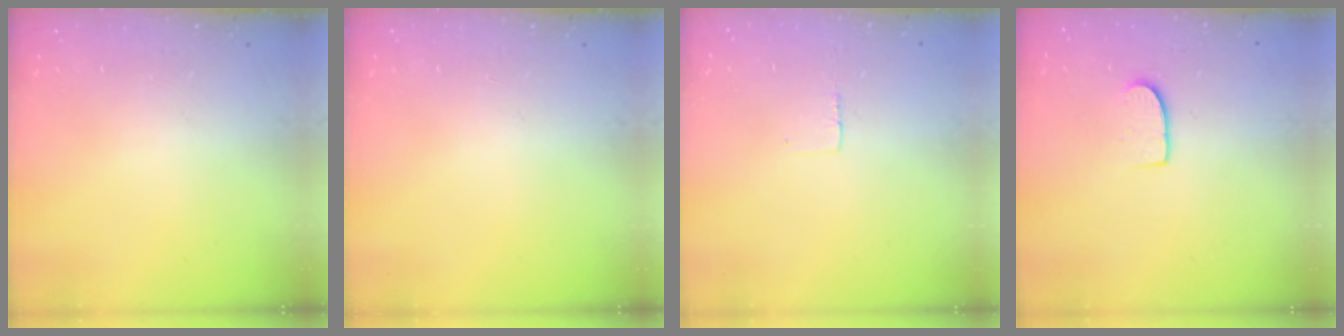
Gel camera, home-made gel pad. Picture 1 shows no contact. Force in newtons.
{"total": 0.0}
{"total": 2.3, "press": 2.3, "slide": 0.1}
{"total": 7.3, "press": 7.3, "slide": 0.6}